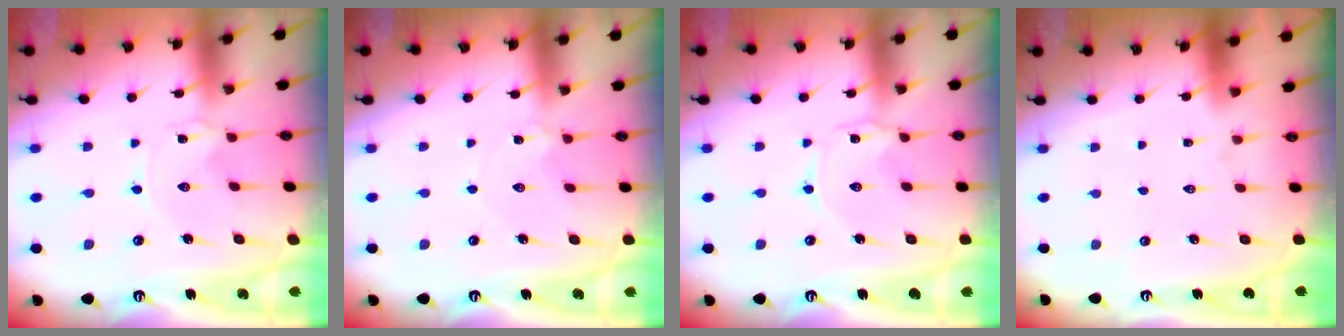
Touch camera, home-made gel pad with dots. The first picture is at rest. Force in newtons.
{"total": 3.0, "press": 3.0, "slide": 0.5}
{"total": 1.3, "press": 1.3, "slide": 0.2}
{"total": 1.6, "press": 1.6, "slide": 0.1}